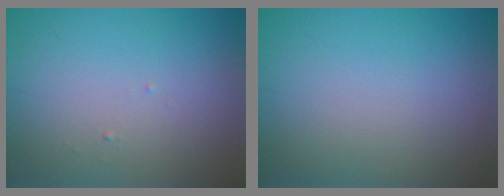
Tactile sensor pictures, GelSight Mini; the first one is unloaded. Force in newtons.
{"total": 0.0}